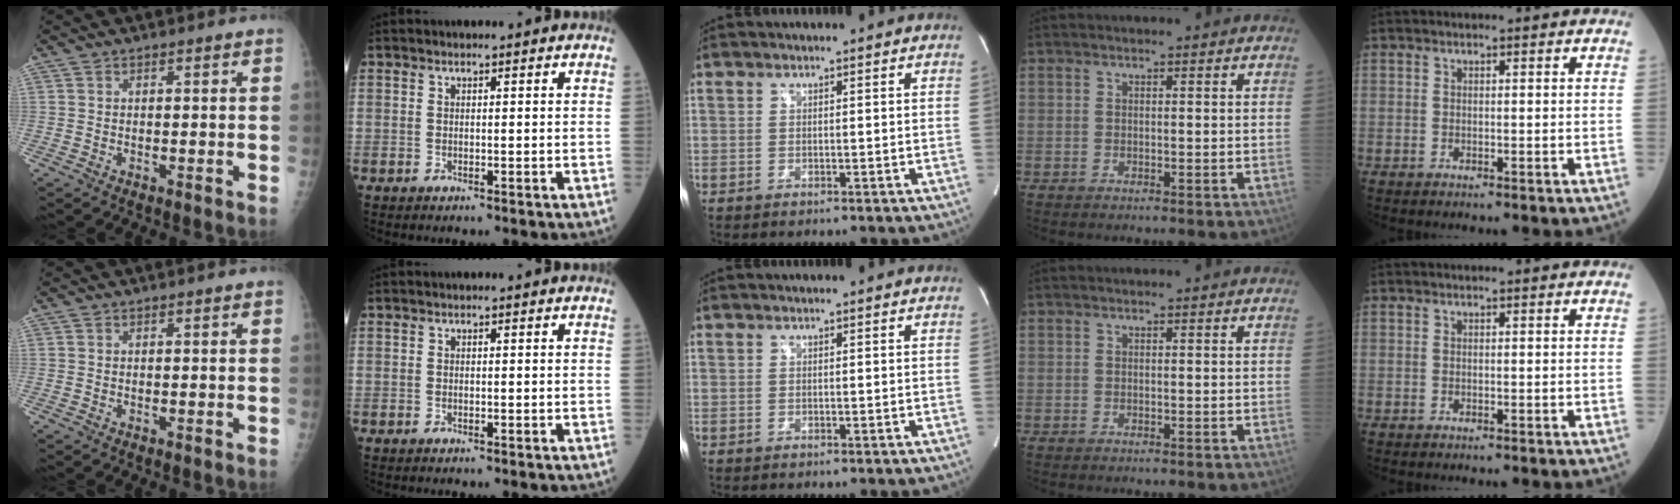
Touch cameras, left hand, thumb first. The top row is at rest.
{}